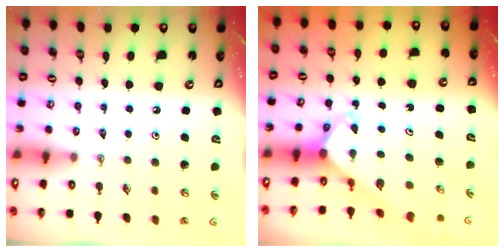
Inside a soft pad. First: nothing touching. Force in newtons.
{"total": 2.7, "press": 2.7, "slide": 0.1}